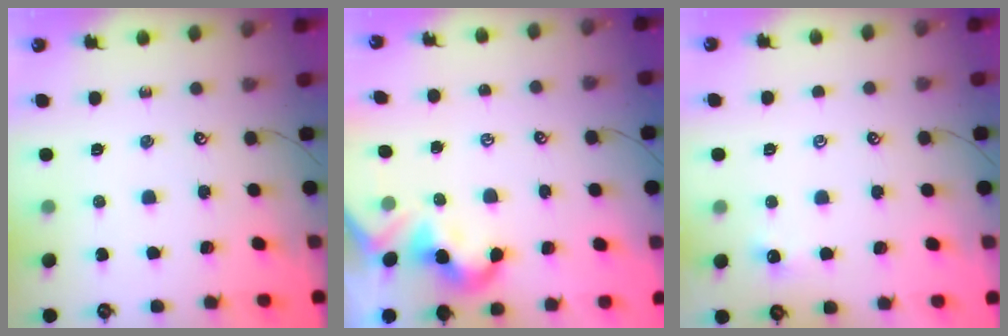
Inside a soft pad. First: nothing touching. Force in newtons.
{"total": 2.1, "press": 2.0, "slide": 0.5}
{"total": 1.1, "press": 1.1, "slide": 0.3}